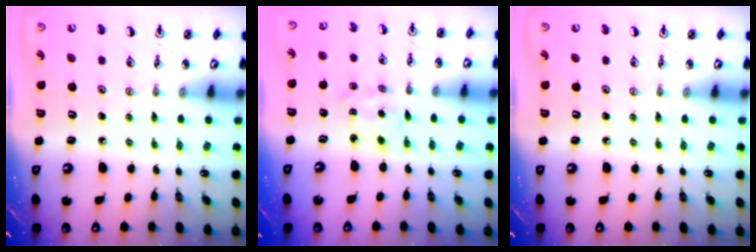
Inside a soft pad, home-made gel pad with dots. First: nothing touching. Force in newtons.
{"total": 2.8, "press": 2.8, "slide": 0.4}
{"total": 0.0}